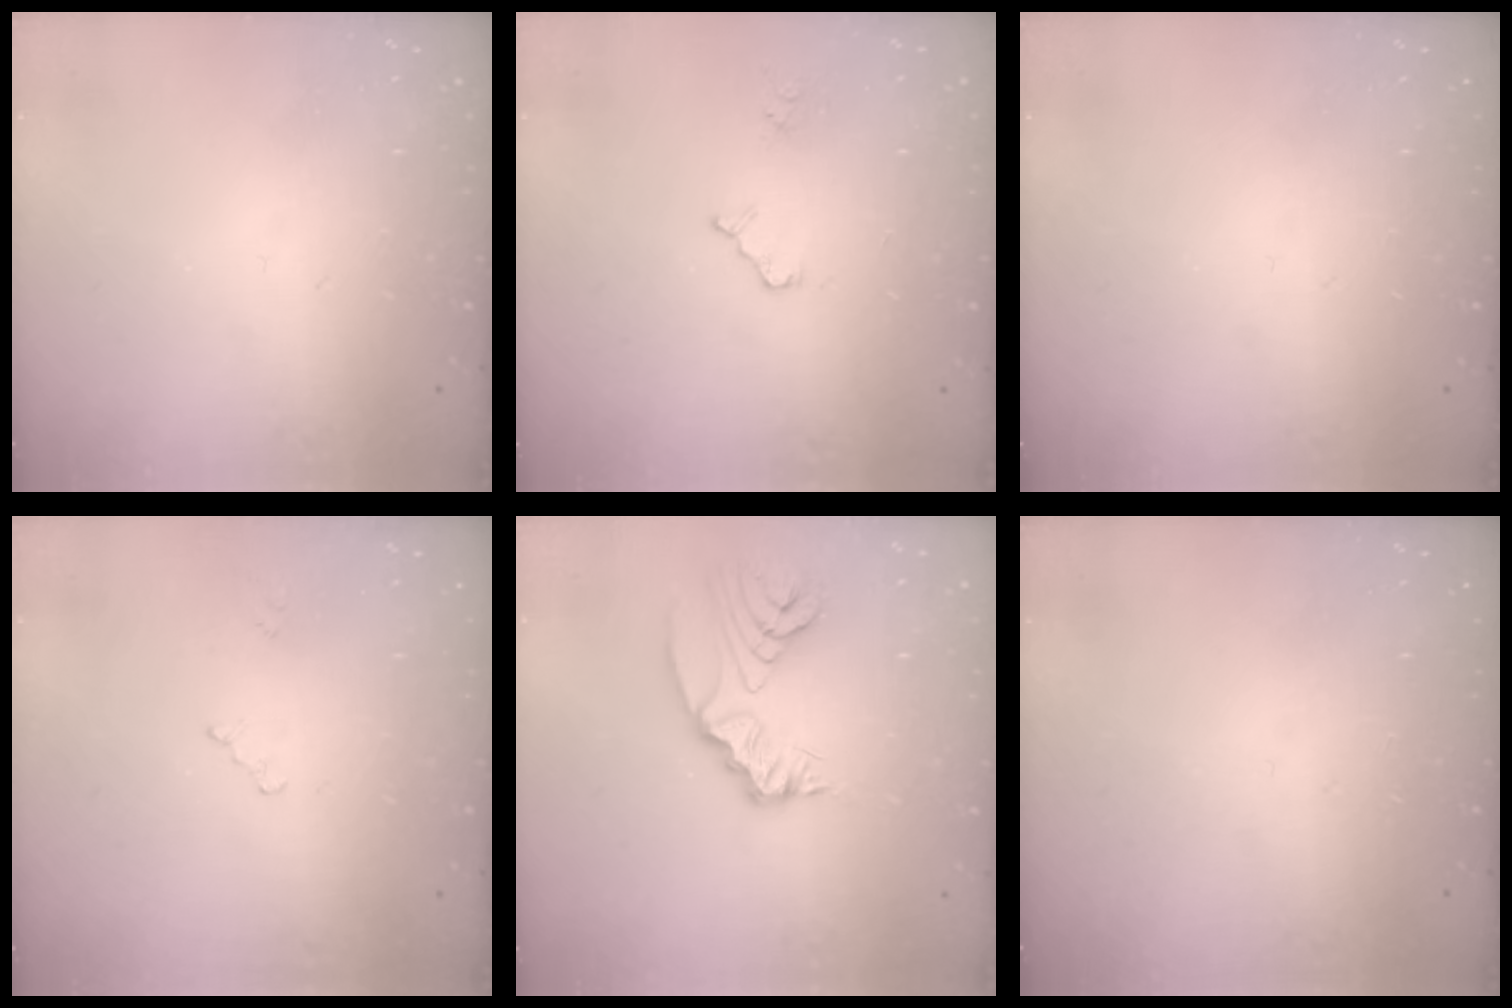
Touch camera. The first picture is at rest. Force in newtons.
{"total": 4.1, "press": 4.0, "slide": 0.5}
{"total": 0.0}
{"total": 0.0}
{"total": 10.1, "press": 10.1, "slide": 1.0}
{"total": 0.0}